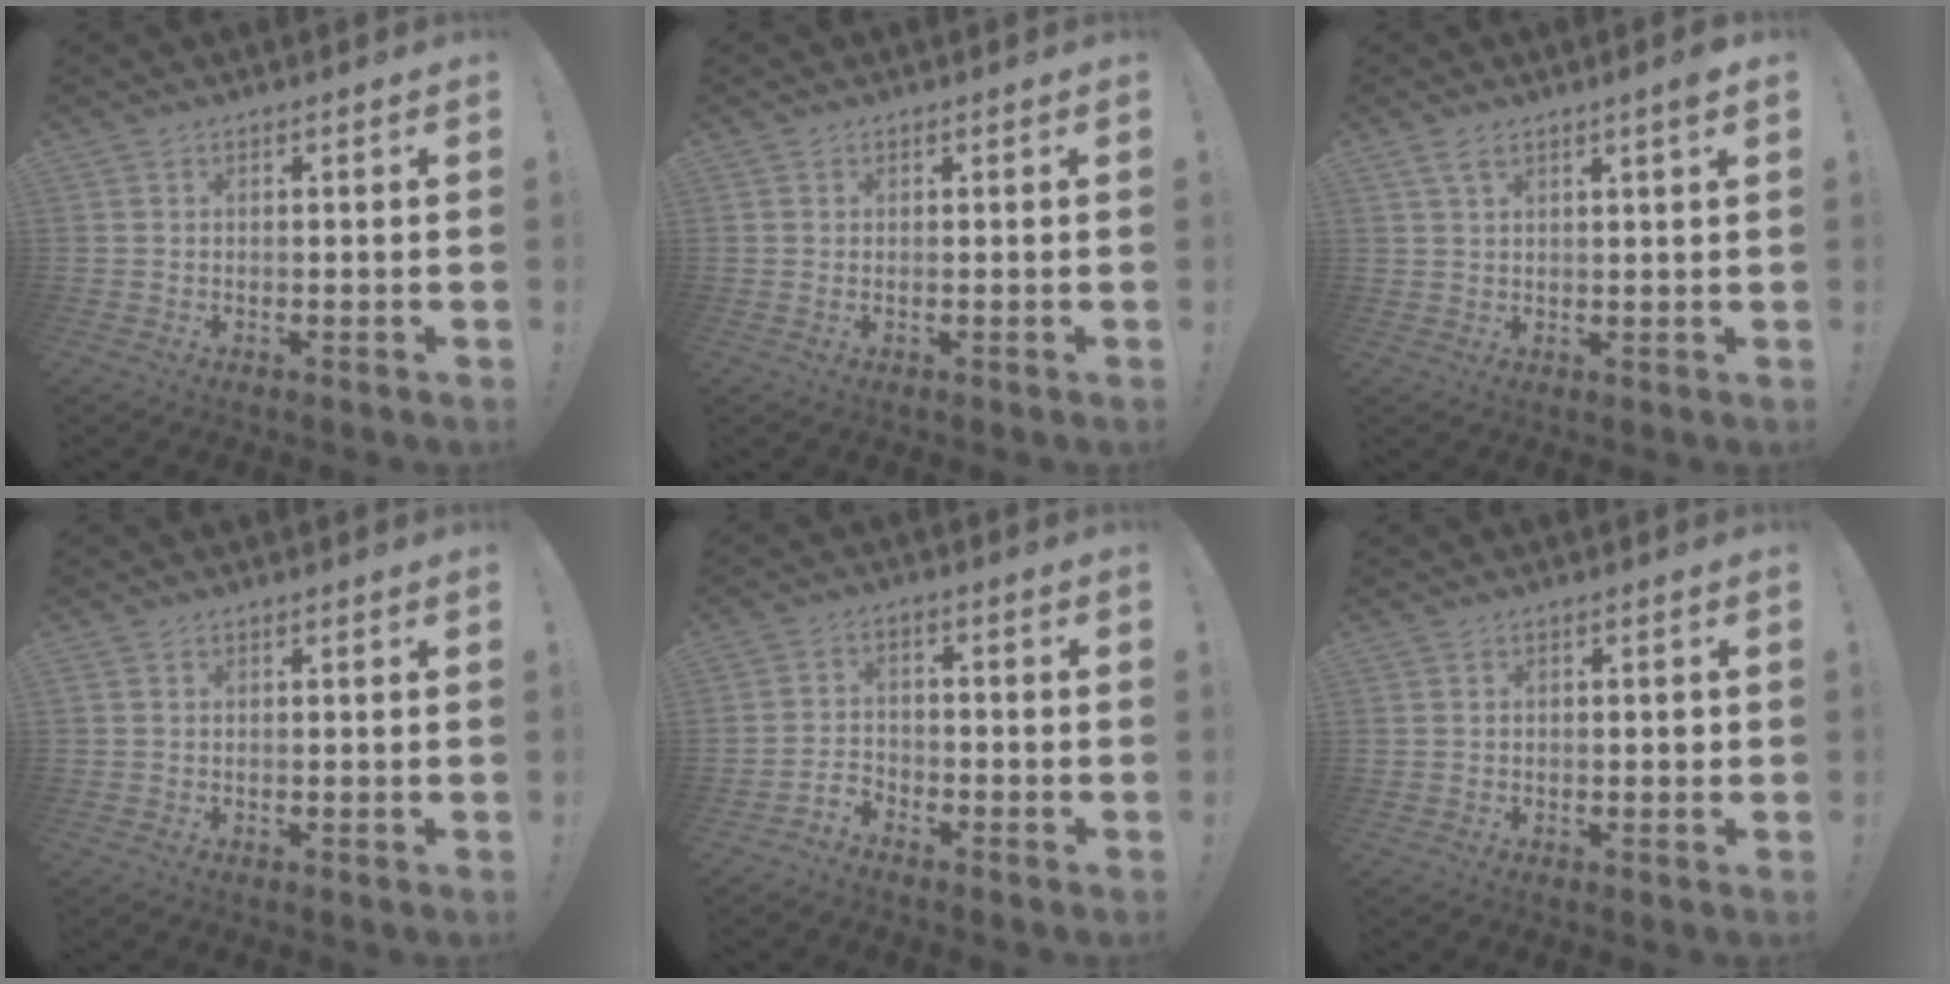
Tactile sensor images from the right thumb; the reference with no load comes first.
{"total": 0.0}
{"total": 4.5, "force": [2.6, 0.8, 3.6], "torque": [-0.058, -0.008, 0.042]}
{"total": 0.6, "force": [-0.2, -0.3, 0.5], "torque": [-0.017, 0.002, -0.003]}
{"total": 3.7, "force": [-3.3, 1.5, 0.6], "torque": [-0.020, 0.004, -0.067]}
{"total": 0.7, "force": [-0.3, 0.5, 0.4], "torque": [-0.005, 0.004, -0.005]}